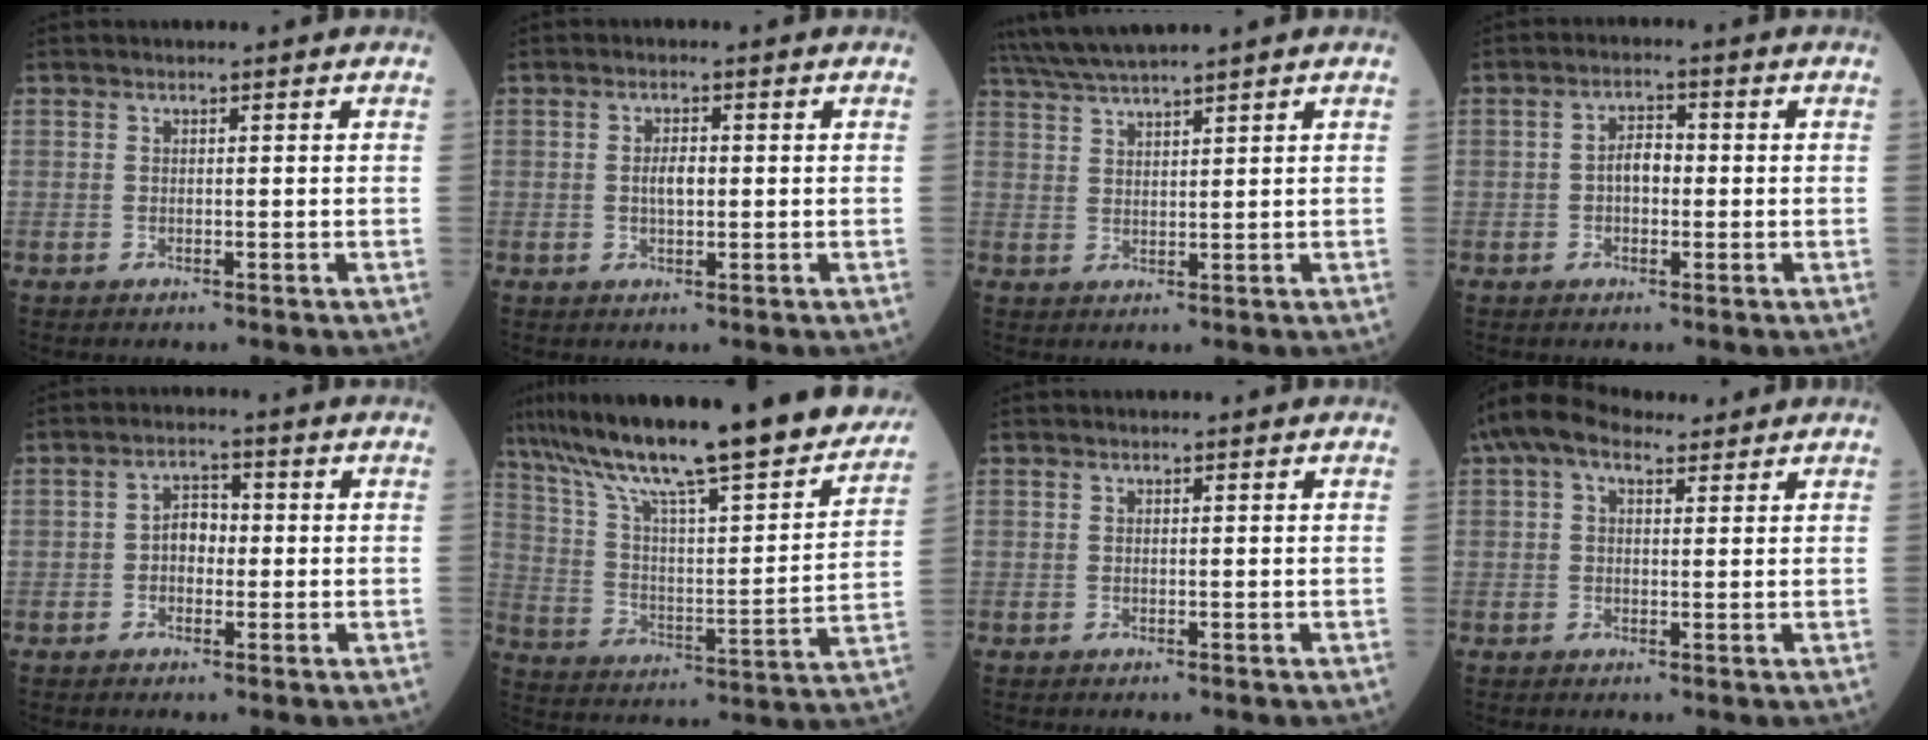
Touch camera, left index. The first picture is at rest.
{"total": 2.5, "force": [0.0, 1.0, 2.2], "torque": [-0.044, 0.000, -0.001]}
{"total": 6.6, "force": [5.8, -1.0, 2.9], "torque": [-0.059, 0.020, 0.110]}
{"total": 3.3, "force": [-0.4, 1.9, 2.7], "torque": [-0.050, 0.011, -0.012]}
{"total": 3.5, "force": [-0.5, 2.3, 2.6], "torque": [-0.043, 0.012, -0.014]}
{"total": 29.4, "force": [24.4, 3.7, 16.0], "torque": [-0.259, -0.031, 0.345]}
{"total": 0.0}
{"total": 6.4, "force": [4.3, 3.0, 3.6], "torque": [-0.083, 0.042, 0.079]}